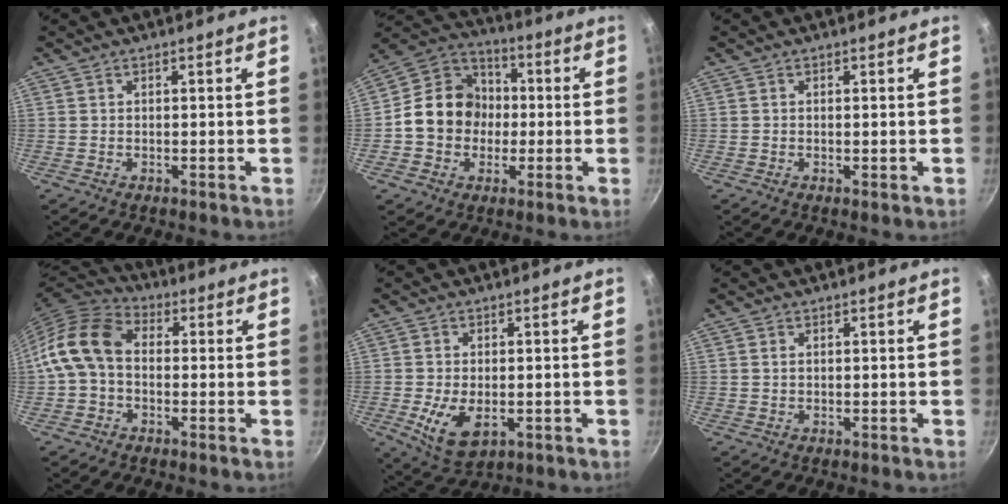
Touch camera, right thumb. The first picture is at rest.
{"total": 14.1, "force": [-0.9, 12.2, 7.0], "torque": [-0.079, 0.032, -0.032]}
{"total": 0.6, "force": [-0.1, 0.2, 0.6], "torque": [-0.009, -0.001, -0.002]}
{"total": 11.0, "force": [-0.4, 8.1, 7.6], "torque": [-0.128, 0.033, -0.029]}
{"total": 8.3, "force": [-1.7, 4.8, 6.5], "torque": [-0.118, -0.016, -0.019]}
{"total": 0.8, "force": [0.3, 0.5, 0.6], "torque": [-0.010, 0.002, 0.004]}